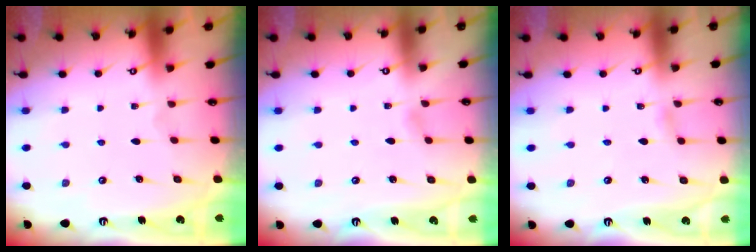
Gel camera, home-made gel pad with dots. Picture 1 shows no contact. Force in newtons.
{"total": 1.7, "press": 1.6, "slide": 0.2}
{"total": 1.7, "press": 1.7, "slide": 0.2}